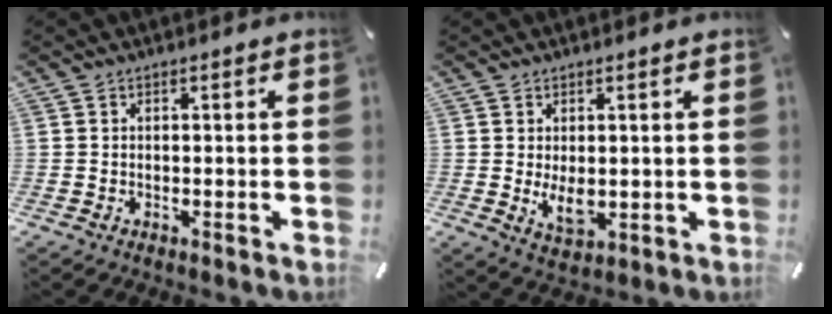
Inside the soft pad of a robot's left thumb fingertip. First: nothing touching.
{"total": 5.2, "force": [0.0, 2.8, 4.4], "torque": [-0.092, -0.007, -0.002]}